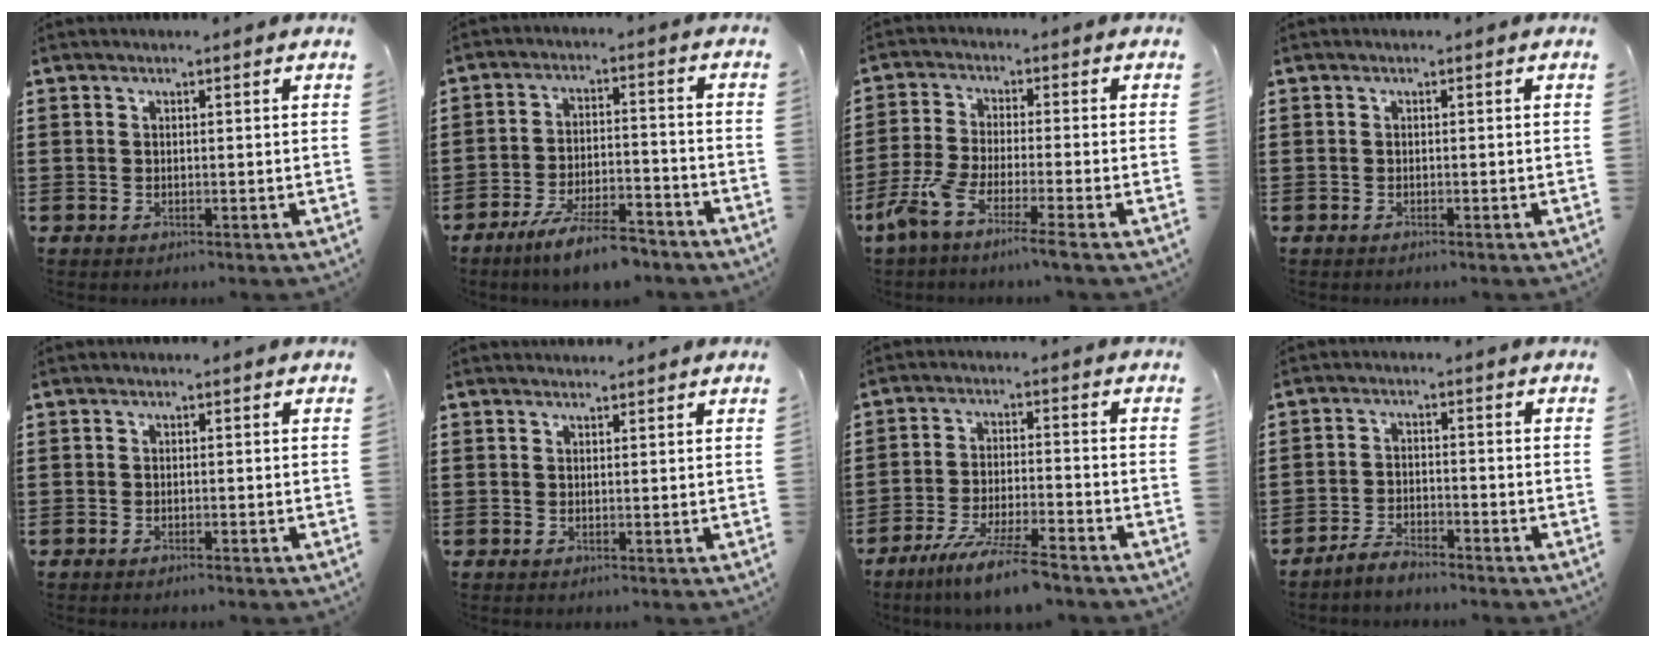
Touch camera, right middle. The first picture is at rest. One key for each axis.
{"total": 7.8, "fx": -6.5, "fy": 1.0, "fz": 4.3, "tx": -0.084, "ty": 0.001, "tz": -0.121}
{"total": 5.8, "fx": -4.5, "fy": -0.5, "fz": 3.7, "tx": -0.096, "ty": -0.022, "tz": -0.092}
{"total": 0.0}
{"total": 0.6, "fx": -0.5, "fy": 0.0, "fz": 0.3, "tx": -0.007, "ty": -0.002, "tz": -0.009}
{"total": 0.9, "fx": 0.8, "fy": 0.2, "fz": -0.1, "tx": 0.007, "ty": -0.003, "tz": 0.015}
{"total": 7.1, "fx": -6.0, "fy": -0.2, "fz": 3.9, "tx": -0.086, "ty": -0.018, "tz": -0.112}
{"total": 3.1, "fx": -3.0, "fy": 0.2, "fz": 0.8, "tx": -0.024, "ty": 0.003, "tz": -0.062}